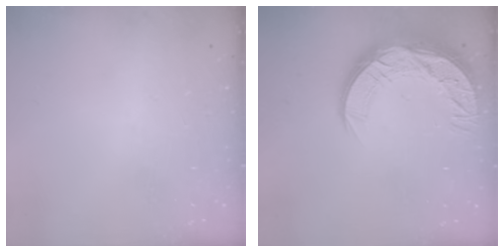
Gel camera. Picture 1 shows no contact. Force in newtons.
{"total": 16.0, "press": 16.0, "slide": 1.3}